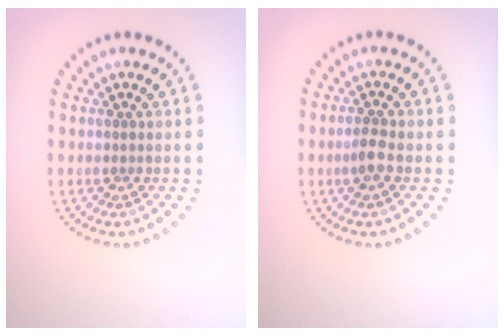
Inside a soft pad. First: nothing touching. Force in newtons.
{"total": 1.5, "press": 1.4, "slide": 0.5}